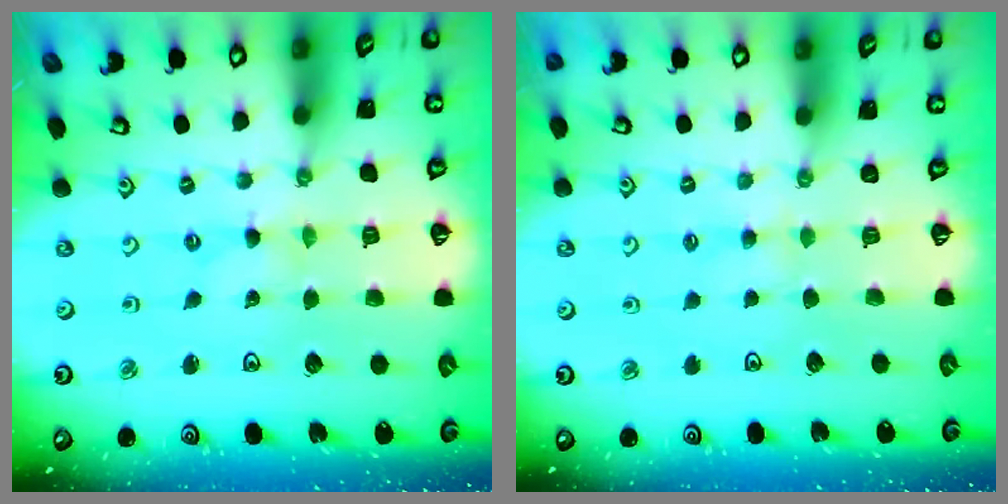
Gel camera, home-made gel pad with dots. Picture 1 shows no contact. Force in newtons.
{"total": 1.9, "press": 1.9, "slide": 0.3}